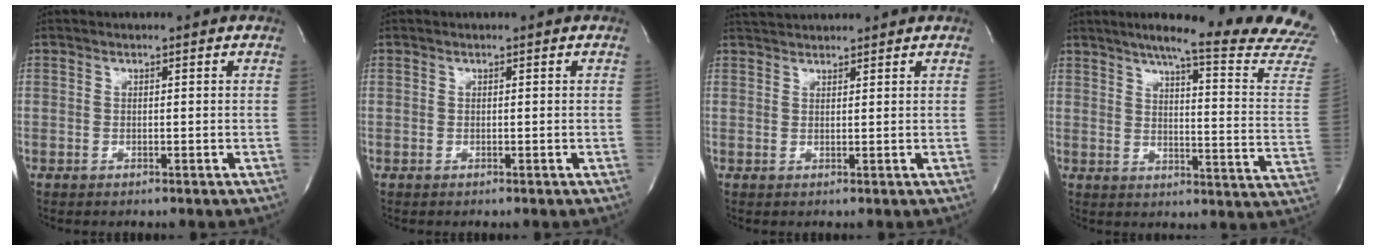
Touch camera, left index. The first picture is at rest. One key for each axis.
{"total": 0.0}
{"total": 6.4, "fx": 6.3, "fy": 0.3, "fz": 1.2, "tx": -0.029, "ty": 0.032, "tz": 0.099}
{"total": 22.3, "fx": 19.5, "fy": -1.3, "fz": 10.7, "tx": -0.152, "ty": -0.093, "tz": 0.231}